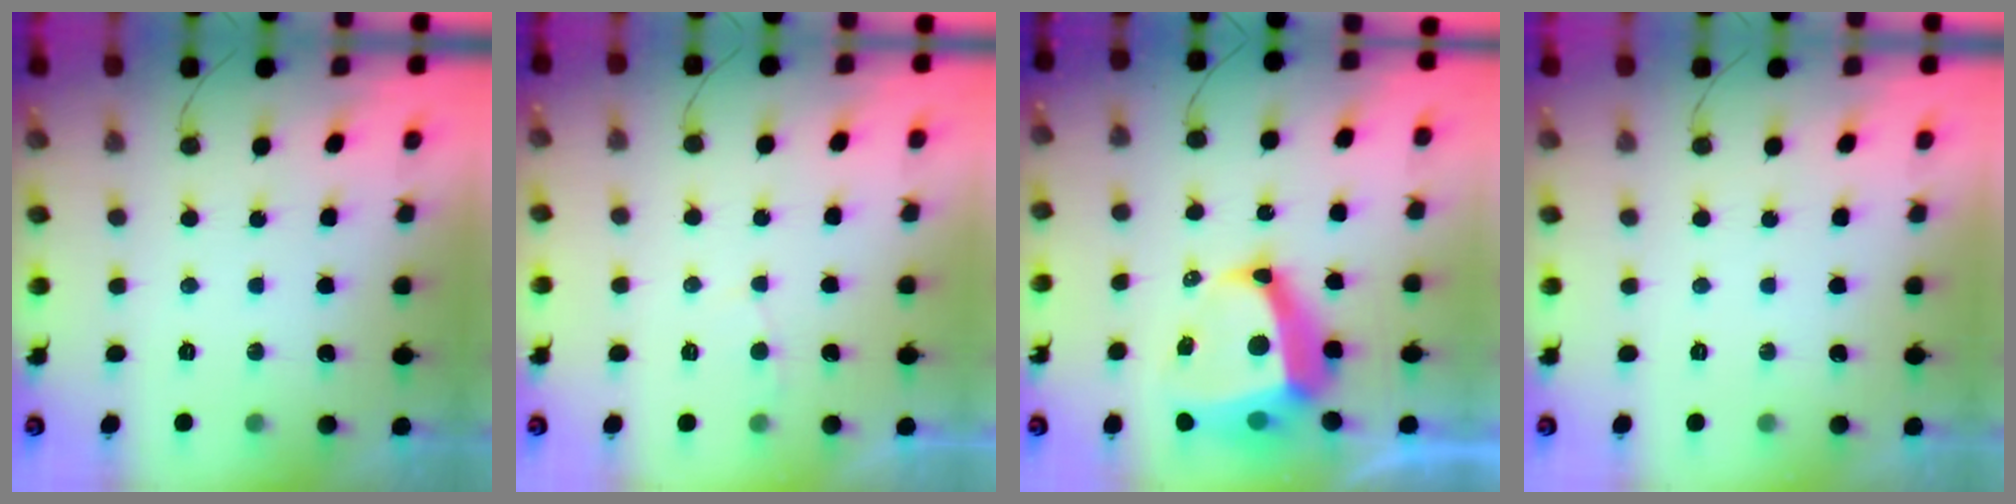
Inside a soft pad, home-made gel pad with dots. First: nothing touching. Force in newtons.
{"total": 2.0, "press": 2.0, "slide": 0.2}
{"total": 13.8, "press": 13.7, "slide": 1.7}
{"total": 0.0}